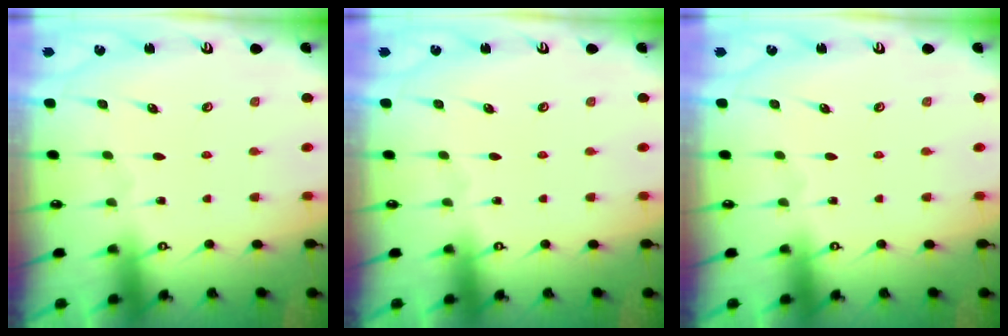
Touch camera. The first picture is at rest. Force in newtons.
{"total": 0.0}
{"total": 0.0}